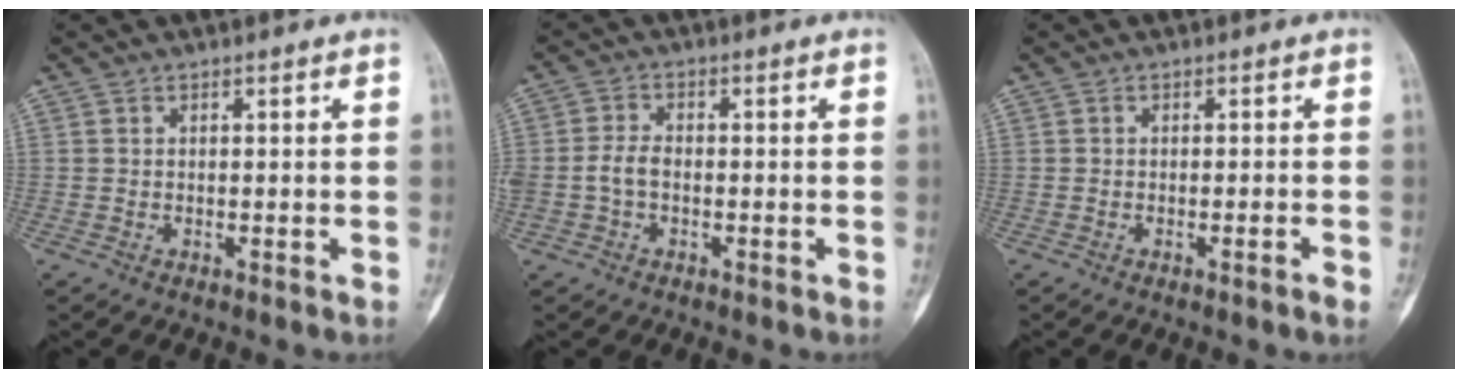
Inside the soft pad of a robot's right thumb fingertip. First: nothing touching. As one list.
[{"total": 3.8, "force": [-0.9, 2.5, 2.7], "torque": [-0.056, 0.015, -0.018]}, {"total": 1.5, "force": [-0.9, -0.1, 1.2], "torque": [-0.023, 0.001, -0.013]}]